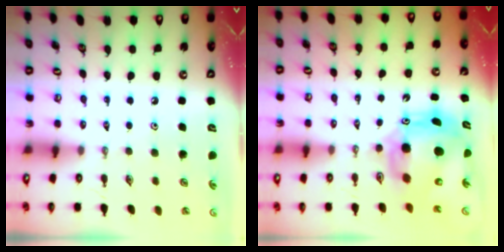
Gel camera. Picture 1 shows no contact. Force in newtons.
{"total": 12.7, "press": 12.7, "slide": 1.3}